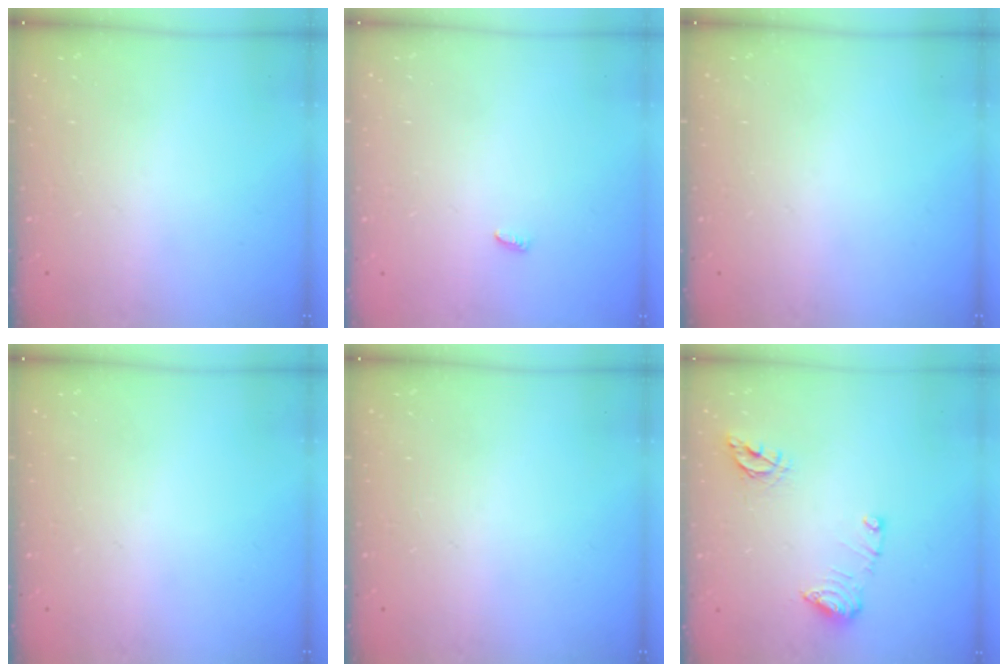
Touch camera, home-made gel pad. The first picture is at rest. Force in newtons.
{"total": 2.4, "press": 2.4, "slide": 0.2}
{"total": 0.0}
{"total": 0.0}
{"total": 0.0}
{"total": 10.0, "press": 9.9, "slide": 1.0}